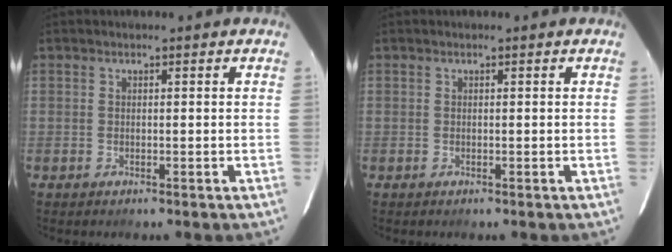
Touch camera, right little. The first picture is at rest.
{"total": 0.0}